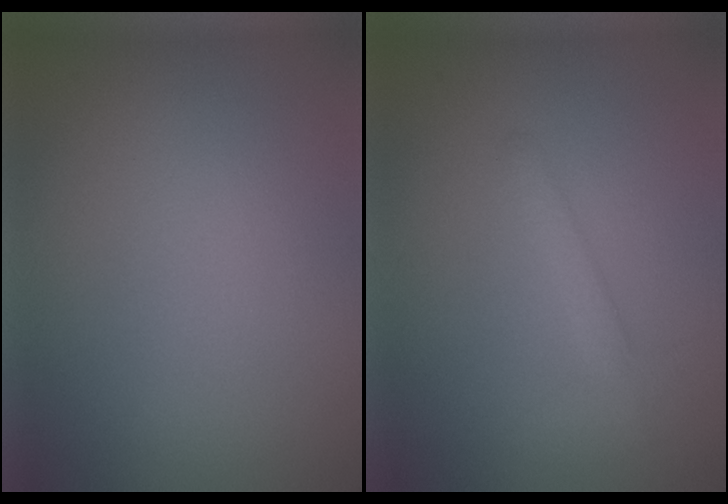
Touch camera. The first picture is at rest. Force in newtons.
{"total": 1.7, "press": 1.7, "slide": 0.1}